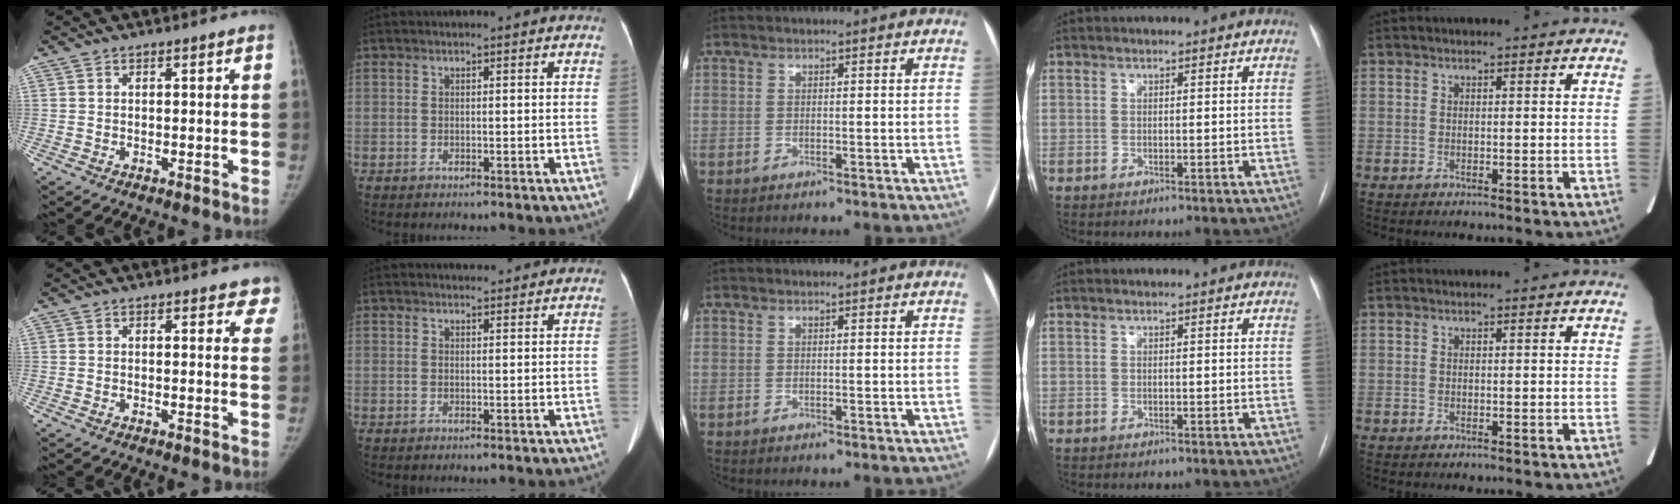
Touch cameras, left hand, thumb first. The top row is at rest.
{"thumb": {"total": 3.7, "force": [3.1, 1.8, 1.2], "torque": [0.024, -0.011, 0.018]}, "index": {"total": 1.5, "force": [1.5, 0.2, 0.0], "torque": [-0.009, 0.005, 0.026]}}